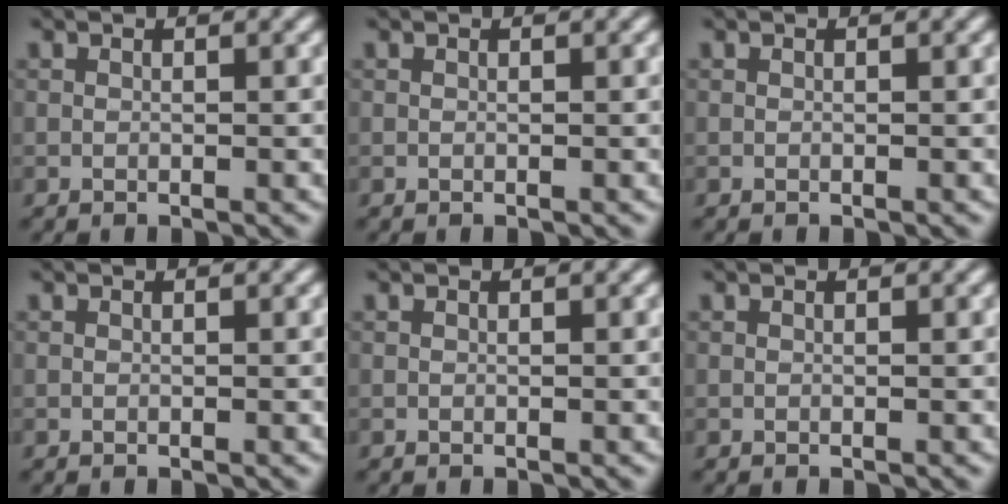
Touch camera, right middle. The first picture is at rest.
{"total": 0.0}
{"total": 0.0}
{"total": 0.0}
{"total": 0.0}
{"total": 0.0}